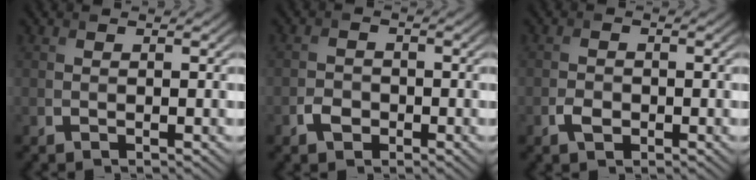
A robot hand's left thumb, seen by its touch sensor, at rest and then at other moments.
{"total": 2.2, "force": [-1.1, 1.6, 0.9], "torque": [-0.018, 0.000, -0.026]}
{"total": 1.8, "force": [-0.8, 1.3, 1.1], "torque": [-0.023, -0.001, -0.018]}